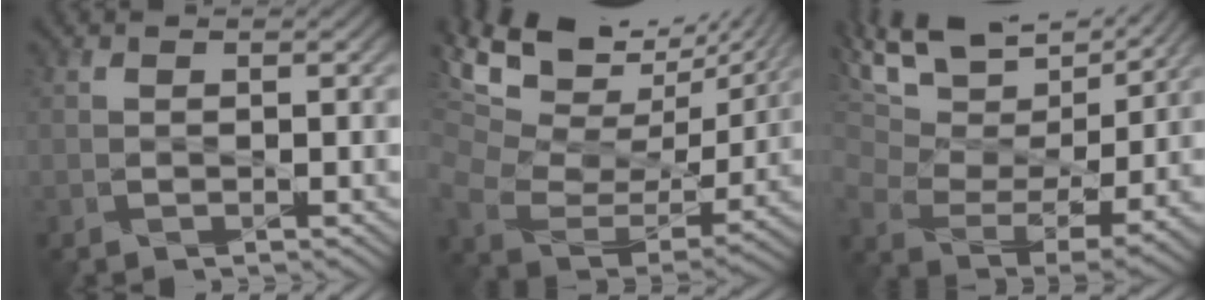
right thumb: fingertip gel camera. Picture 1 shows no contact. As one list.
[{"total": 15.6, "force": [9.9, 7.9, 9.0], "torque": [-0.214, 0.026, 0.167]}, {"total": 14.9, "force": [11.1, 6.4, 7.5], "torque": [-0.200, 0.022, 0.167]}]